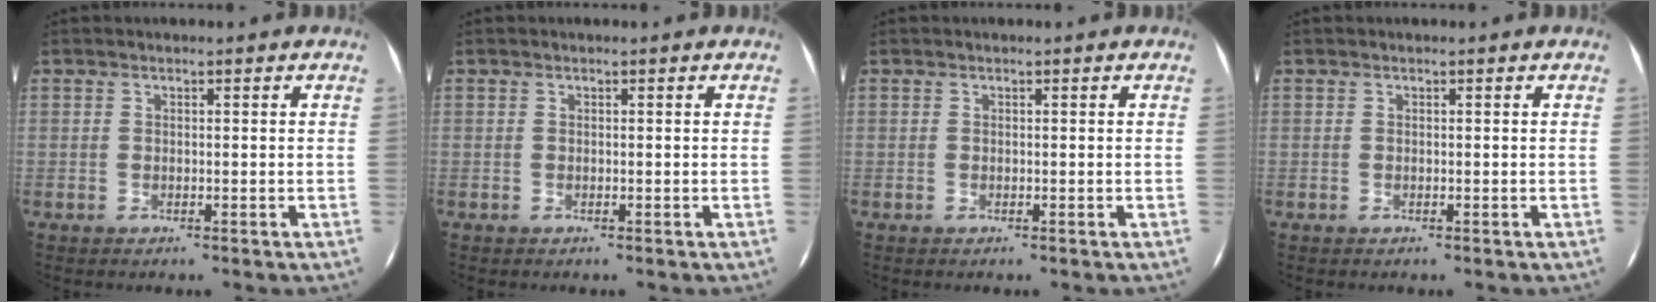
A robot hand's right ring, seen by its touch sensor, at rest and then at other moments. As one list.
[{"total": 0.0}, {"total": 0.0}, {"total": 0.0}]